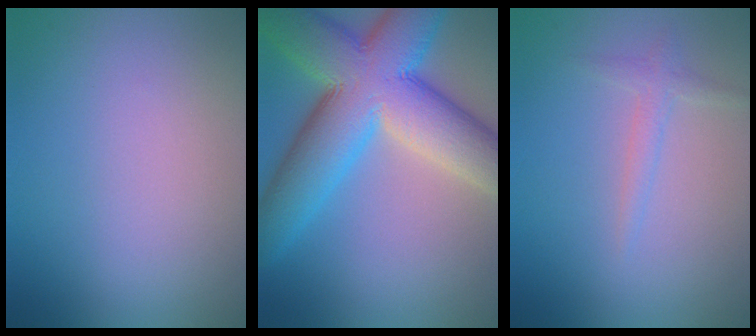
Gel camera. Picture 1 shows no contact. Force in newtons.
{"total": 13.3, "press": 13.3, "slide": 0.4}
{"total": 1.3, "press": 1.3, "slide": 0.0}